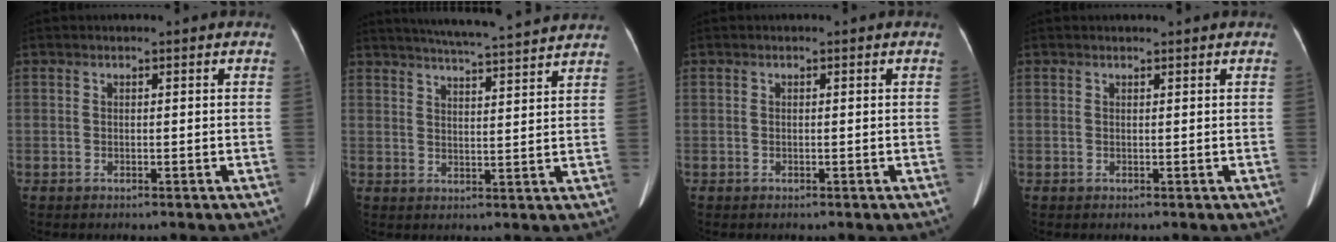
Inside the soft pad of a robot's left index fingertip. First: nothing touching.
{"total": 14.5, "force": [13.3, -0.1, 5.7], "torque": [-0.099, 0.011, 0.176]}
{"total": 0.0}
{"total": 1.6, "force": [1.5, 0.2, 0.3], "torque": [-0.008, 0.012, 0.017]}